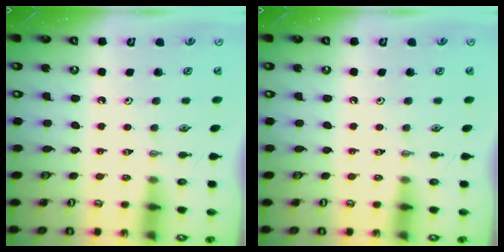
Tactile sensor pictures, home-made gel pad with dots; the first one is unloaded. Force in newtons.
{"total": 0.0}